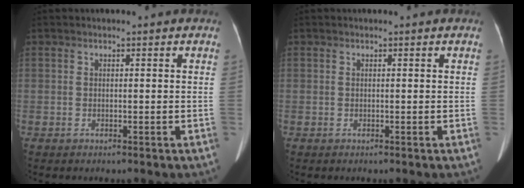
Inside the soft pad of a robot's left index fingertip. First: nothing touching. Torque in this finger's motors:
{"motor_torque": [0.00, 0.00, 0.00, 0.00]}